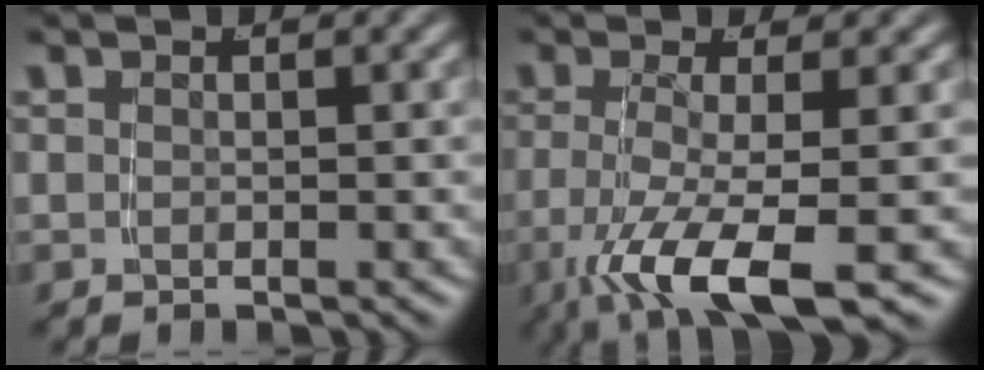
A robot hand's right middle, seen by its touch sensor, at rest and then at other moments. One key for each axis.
{"total": 6.4, "fx": -2.5, "fy": 1.4, "fz": 5.7, "tx": -0.115, "ty": -0.028, "tz": -0.024}